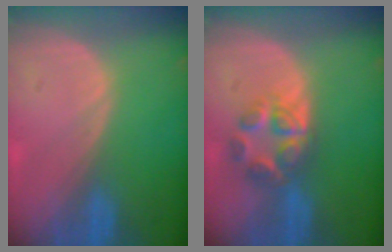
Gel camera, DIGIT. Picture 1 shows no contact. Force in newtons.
{"total": 6.0, "press": 5.4, "slide": 2.6}